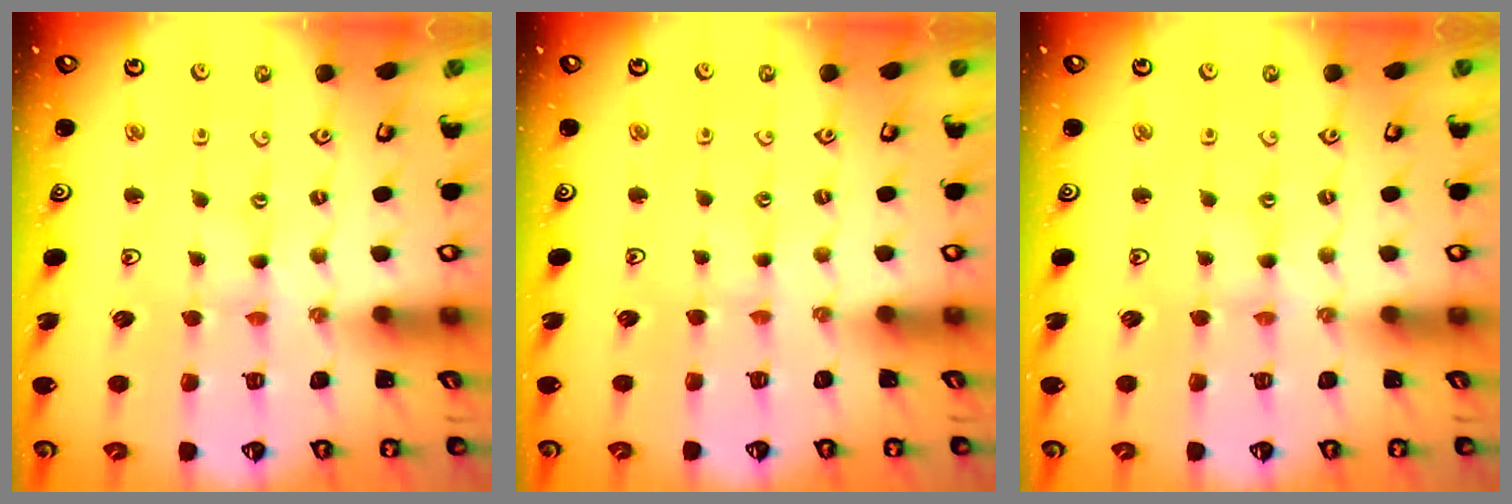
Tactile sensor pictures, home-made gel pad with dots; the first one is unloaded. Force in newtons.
{"total": 0.0}
{"total": 0.7, "press": 0.7, "slide": 0.1}